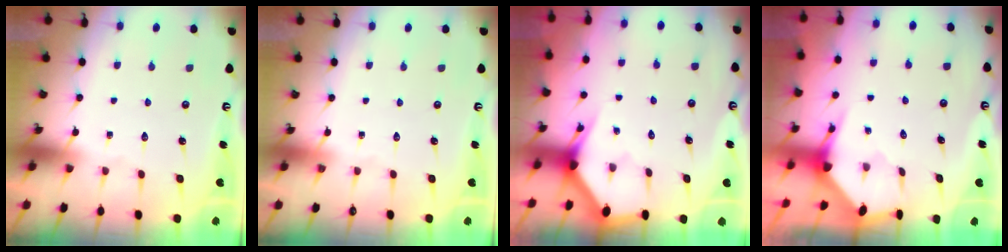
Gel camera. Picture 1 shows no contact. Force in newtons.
{"total": 0.0}
{"total": 3.0, "press": 3.0, "slide": 0.1}
{"total": 3.3, "press": 3.3, "slide": 0.3}